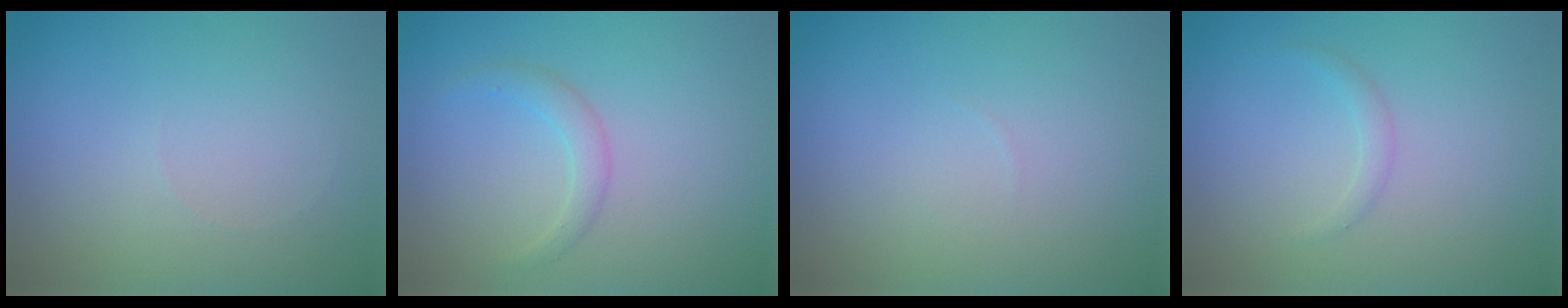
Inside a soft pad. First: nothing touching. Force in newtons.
{"total": 1.5, "press": 1.5, "slide": 0.1}
{"total": 0.0}
{"total": 0.9, "press": 0.9, "slide": 0.0}